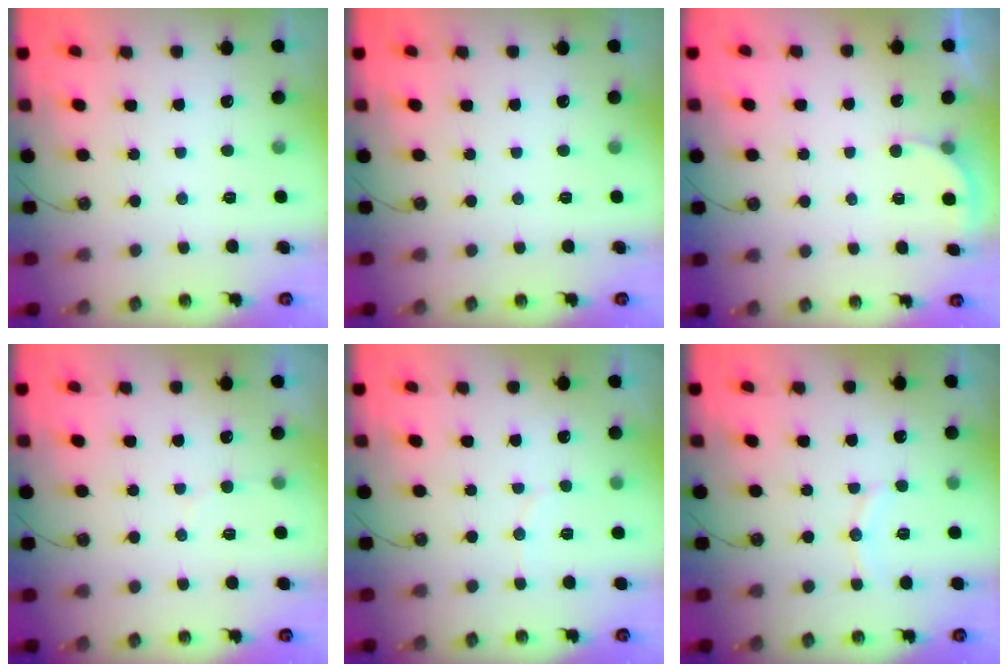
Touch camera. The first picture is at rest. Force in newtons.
{"total": 0.0}
{"total": 2.5, "press": 2.5, "slide": 0.2}
{"total": 2.5, "press": 2.5, "slide": 0.1}
{"total": 3.8, "press": 3.6, "slide": 1.2}
{"total": 6.2, "press": 5.9, "slide": 1.9}